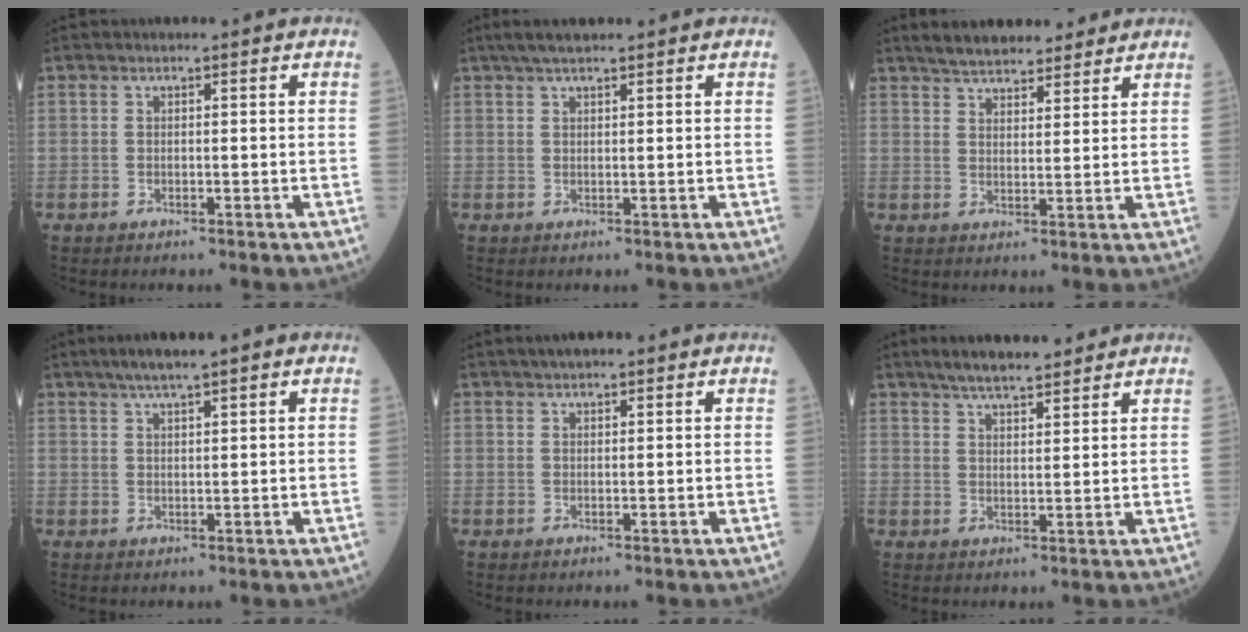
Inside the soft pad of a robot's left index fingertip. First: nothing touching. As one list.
[{"total": 3.5, "force": [2.8, 0.5, 2.0], "torque": [-0.040, 0.018, 0.052]}, {"total": 10.1, "force": [8.8, 3.0, 4.0], "torque": [-0.054, 0.020, 0.132]}, {"total": 4.8, "force": [3.3, 0.2, 3.6], "torque": [-0.067, 0.020, 0.056]}, {"total": 2.5, "force": [1.8, 0.7, 1.5], "torque": [-0.024, 0.015, 0.028]}, {"total": 7.8, "force": [6.6, 1.5, 3.8], "torque": [-0.061, 0.021, 0.110]}]